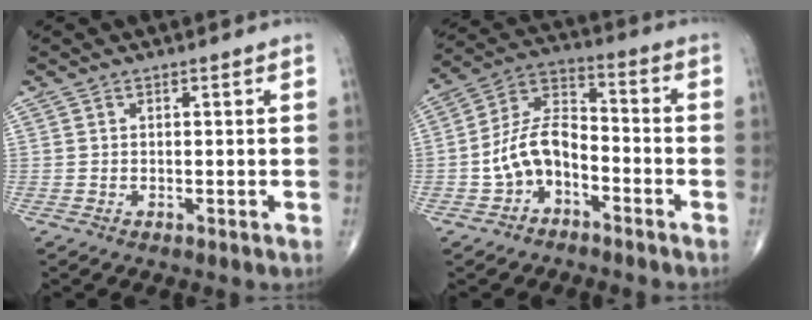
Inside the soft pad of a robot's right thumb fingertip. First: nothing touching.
{"total": 10.5, "force": [-3.7, 6.5, 7.4], "torque": [-0.129, 0.053, -0.077]}